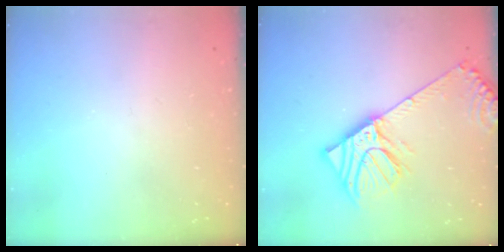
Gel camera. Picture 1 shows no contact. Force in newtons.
{"total": 13.8, "press": 13.6, "slide": 2.3}